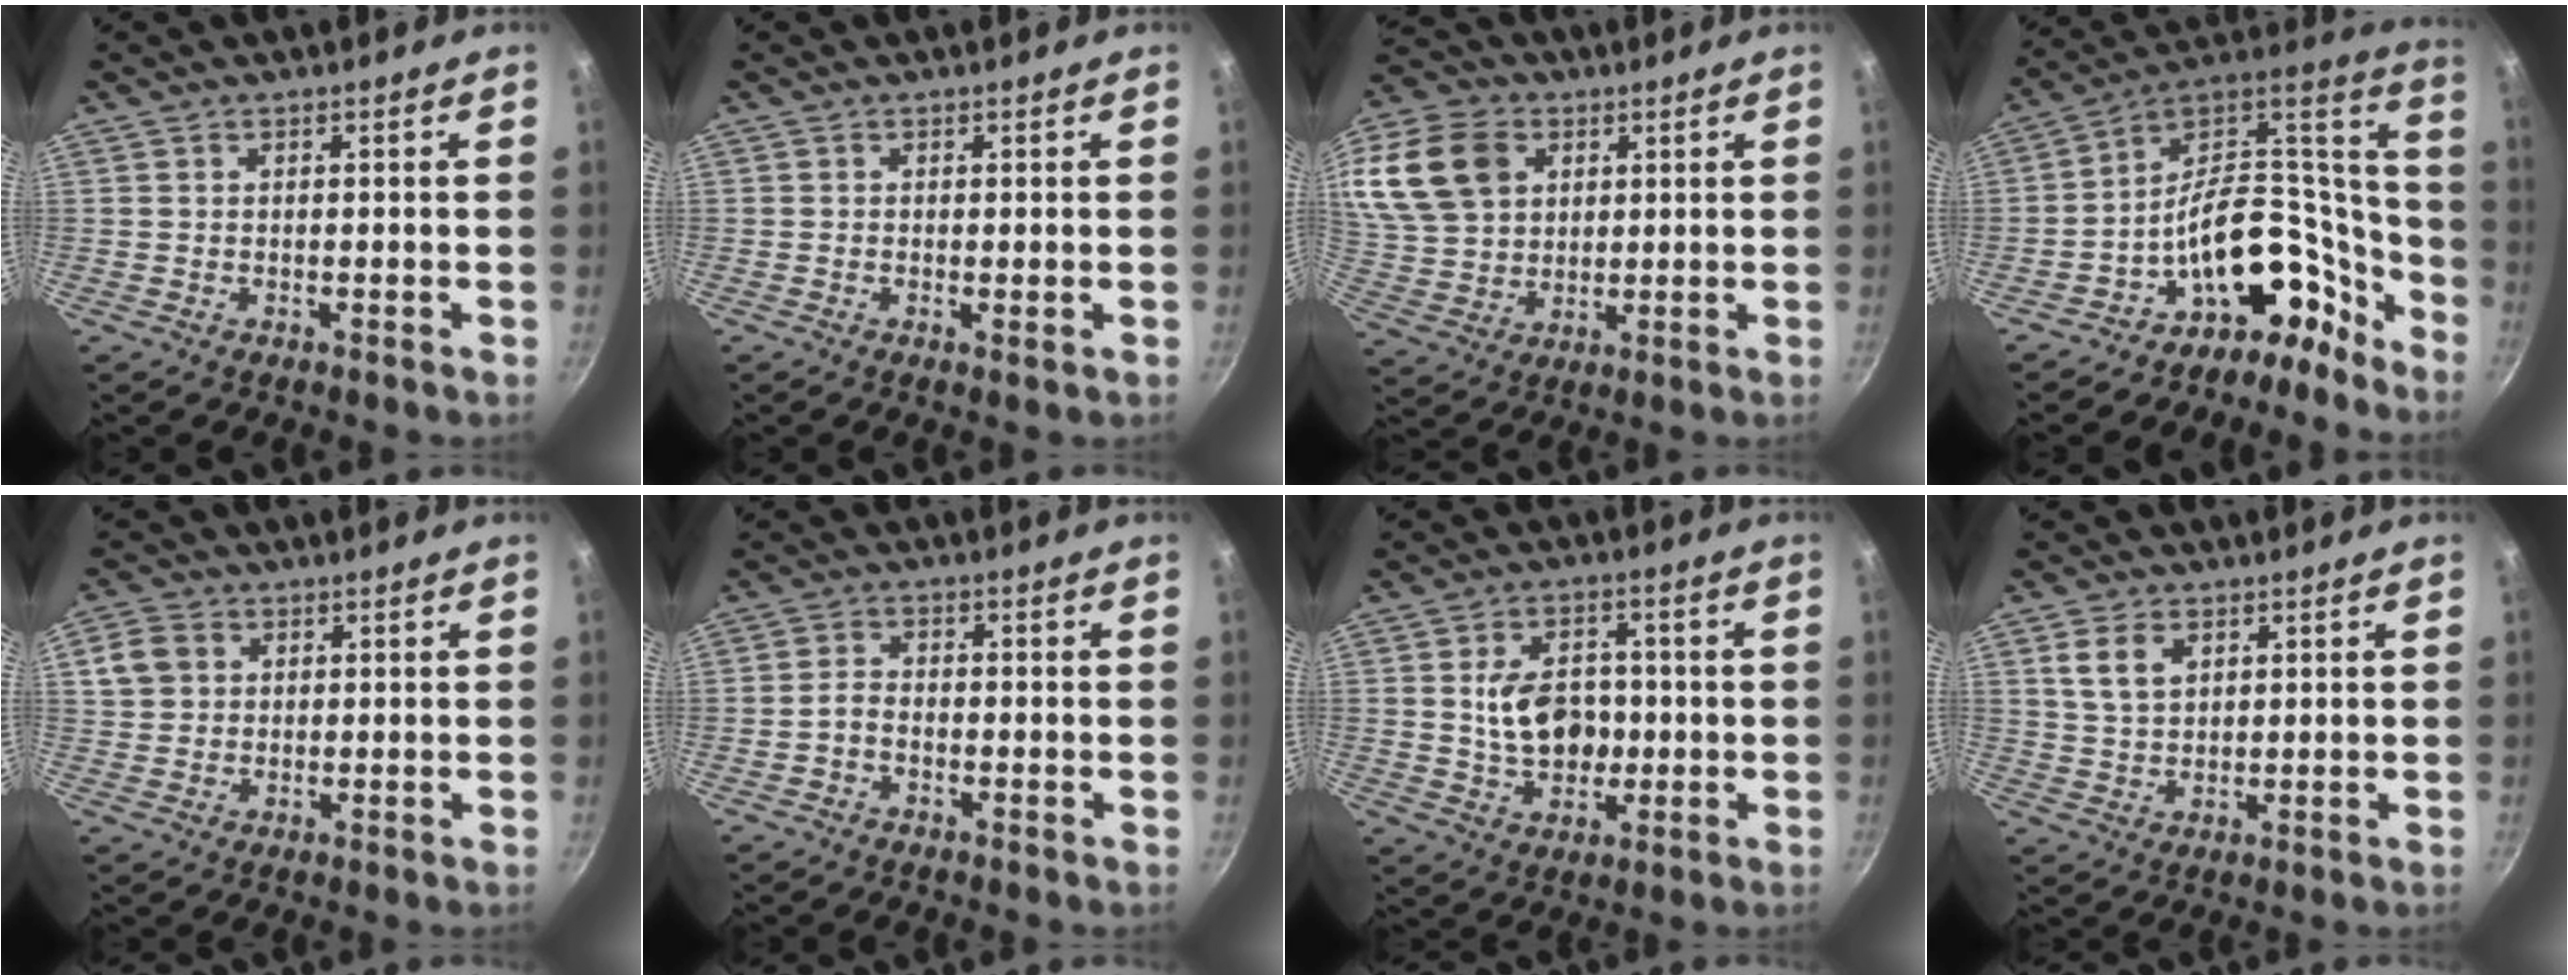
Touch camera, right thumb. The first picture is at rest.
{"total": 0.7, "force": [-0.1, 0.1, 0.7], "torque": [-0.014, -0.005, -0.003]}
{"total": 20.7, "force": [7.4, 15.5, 11.5], "torque": [-0.243, 0.011, 0.145]}
{"total": 20.4, "force": [-12.7, 12.4, 10.1], "torque": [-0.065, 0.144, -0.201]}
{"total": 12.5, "force": [2.8, 11.2, 4.7], "torque": [-0.075, 0.026, 0.043]}
{"total": 2.5, "force": [-1.5, 1.5, 1.4], "torque": [-0.029, 0.020, -0.033]}
{"total": 10.3, "force": [0.0, 7.5, 7.1], "torque": [-0.091, 0.004, 0.002]}
{"total": 5.8, "force": [2.2, 4.1, 3.5], "torque": [-0.052, -0.005, 0.045]}